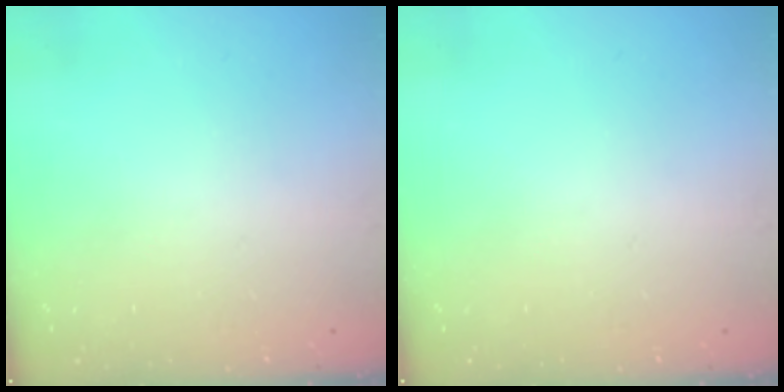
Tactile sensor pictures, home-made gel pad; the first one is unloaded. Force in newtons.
{"total": 0.0}